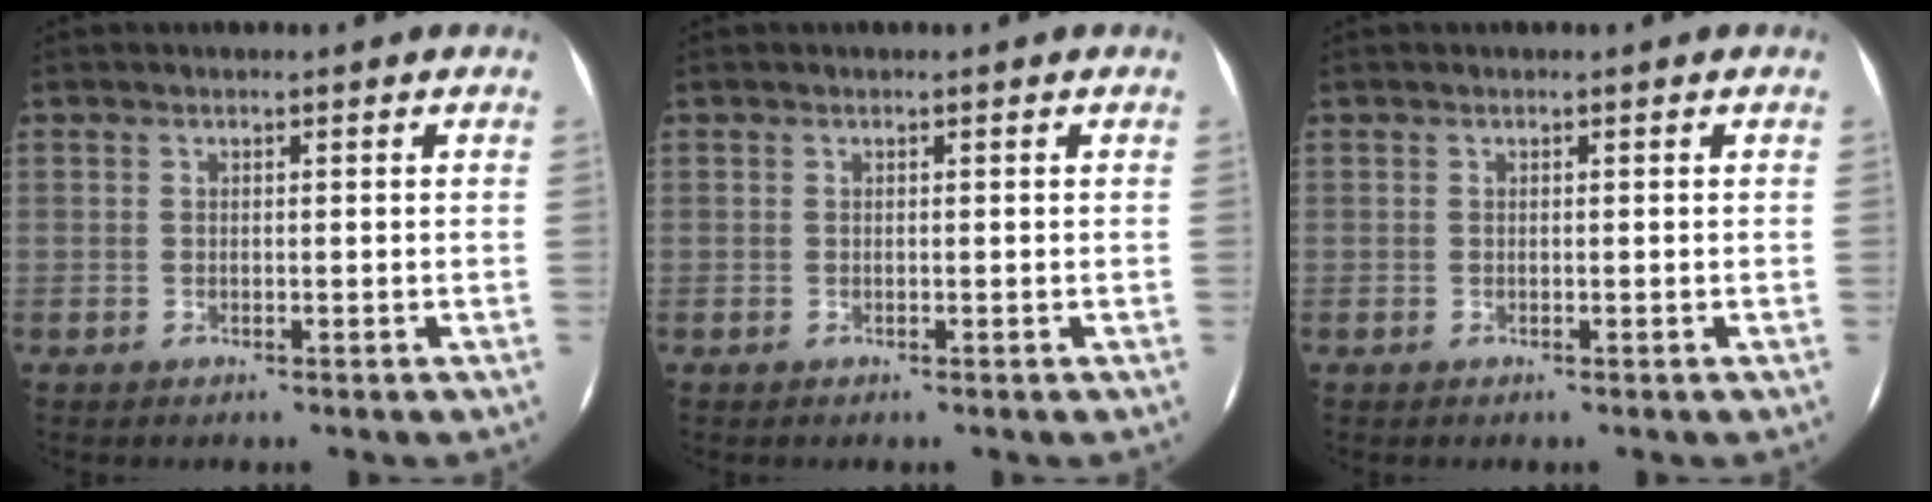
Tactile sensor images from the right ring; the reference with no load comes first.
{"total": 0.0}
{"total": 0.0}